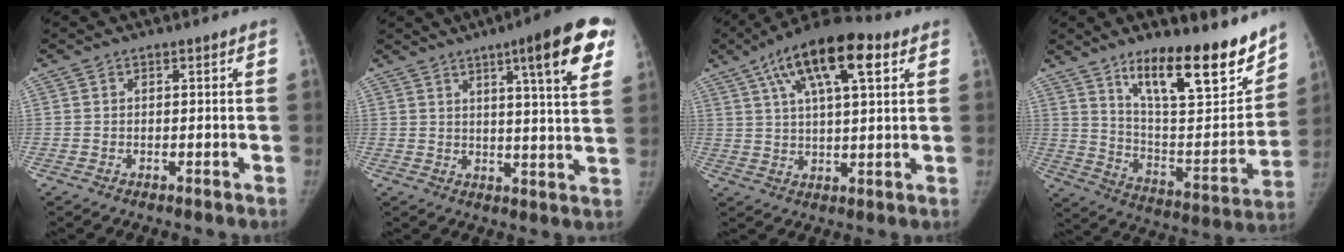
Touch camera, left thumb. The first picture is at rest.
{"total": 14.6, "force": [7.3, 2.0, 12.5], "torque": [-0.153, -0.026, 0.096]}
{"total": 15.9, "force": [7.4, 5.5, 12.9], "torque": [-0.203, 0.000, 0.118]}
{"total": 23.8, "force": [16.0, 7.1, 16.2], "torque": [-0.199, -0.090, 0.258]}